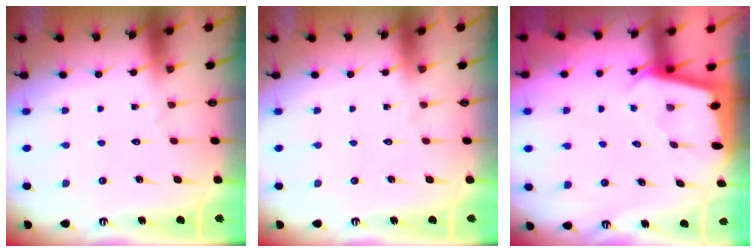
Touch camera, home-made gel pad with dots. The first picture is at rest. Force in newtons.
{"total": 0.0}
{"total": 2.0, "press": 2.0, "slide": 0.2}